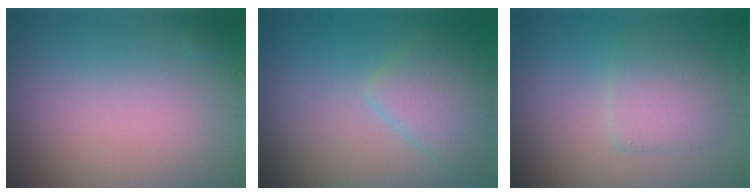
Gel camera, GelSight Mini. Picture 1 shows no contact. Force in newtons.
{"total": 3.8, "press": 3.8, "slide": 0.3}
{"total": 2.9, "press": 2.9, "slide": 0.3}